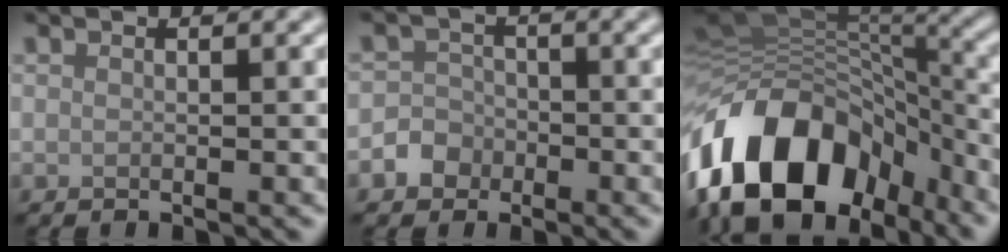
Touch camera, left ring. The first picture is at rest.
{"total": 2.7, "force": [-1.4, 2.3, 0.3], "torque": [0.019, 0.005, -0.036]}
{"total": 15.2, "force": [-8.2, 9.5, 8.5], "torque": [-0.179, 0.014, -0.135]}